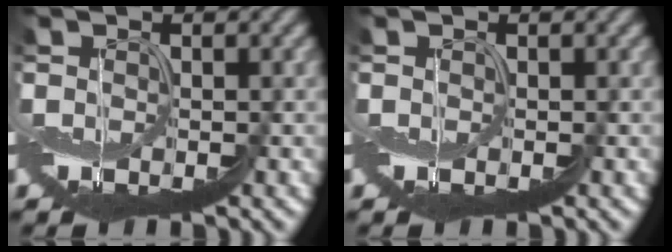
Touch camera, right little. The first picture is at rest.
{"total": 0.0}